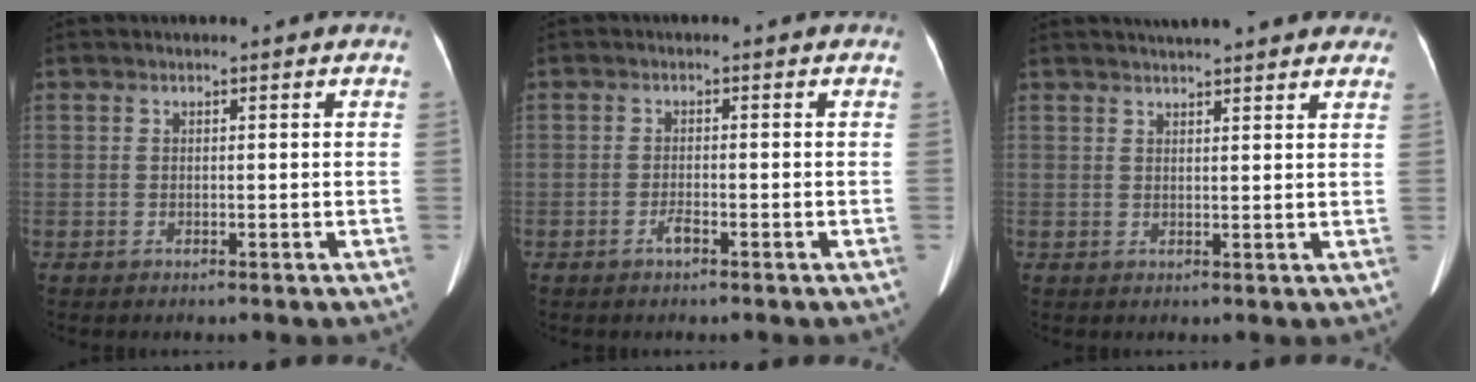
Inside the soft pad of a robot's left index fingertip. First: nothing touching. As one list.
[{"total": 1.4, "force": [-1.0, 0.2, 0.9], "torque": [-0.022, -0.002, -0.017]}, {"total": 13.5, "force": [11.9, 2.3, 5.9], "torque": [-0.073, 0.033, 0.143]}]